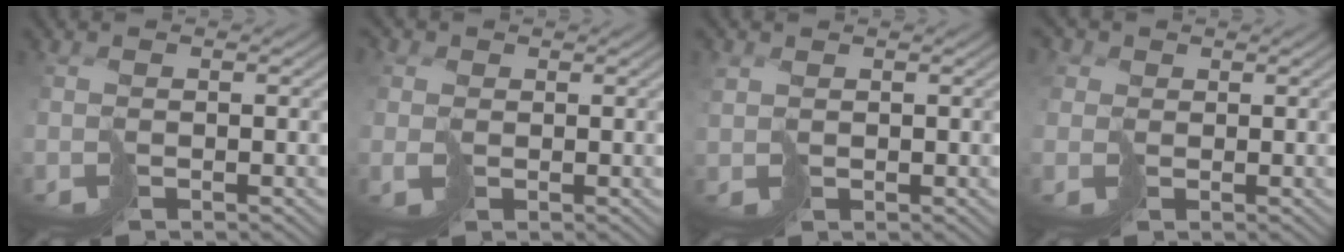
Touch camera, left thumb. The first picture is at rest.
{"total": 2.5, "force": [0.7, 2.2, 0.9], "torque": [-0.042, 0.005, 0.010]}
{"total": 1.8, "force": [1.0, 1.3, 0.7], "torque": [-0.031, -0.001, 0.020]}
{"total": 2.9, "force": [1.0, 2.6, 0.9], "torque": [-0.039, 0.006, 0.009]}